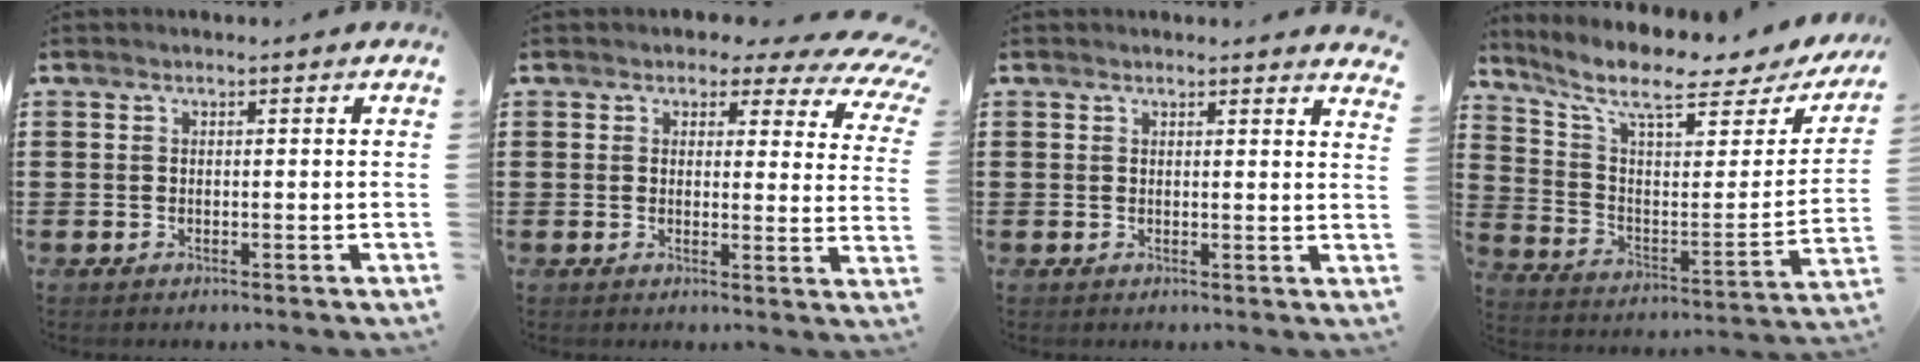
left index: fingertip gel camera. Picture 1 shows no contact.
{"total": 3.7, "force": [2.7, 2.0, 1.7], "torque": [-0.042, -0.011, 0.043]}
{"total": 1.6, "force": [1.6, 0.0, 0.3], "torque": [-0.001, -0.003, 0.030]}
{"total": 9.8, "force": [7.2, 2.4, 6.2], "torque": [-0.136, -0.048, 0.118]}